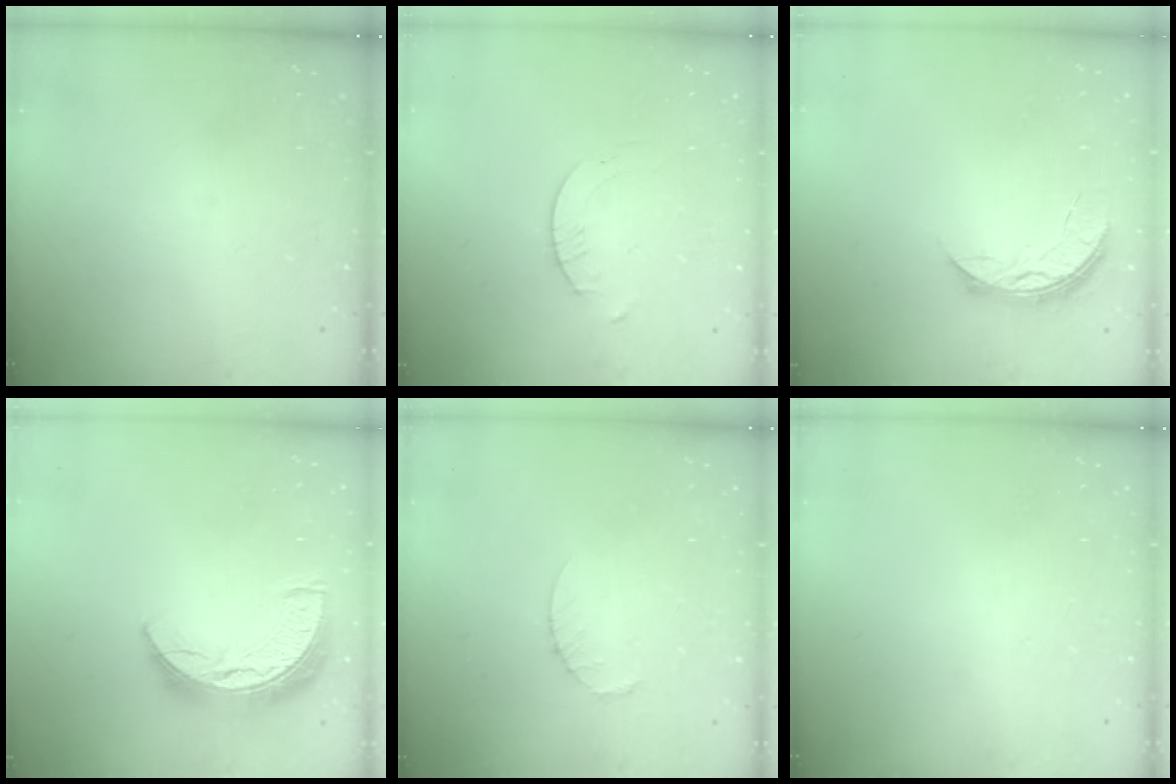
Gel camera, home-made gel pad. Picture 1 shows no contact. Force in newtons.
{"total": 1.6, "press": 1.6, "slide": 0.2}
{"total": 6.1, "press": 6.1, "slide": 0.4}
{"total": 14.1, "press": 14.1, "slide": 0.6}
{"total": 2.5, "press": 2.5, "slide": 0.3}
{"total": 0.0}